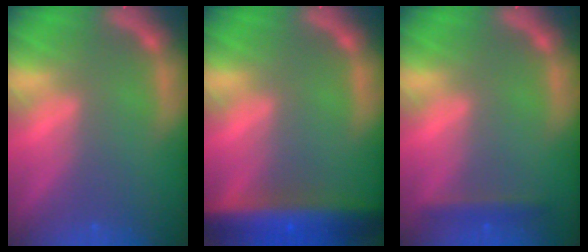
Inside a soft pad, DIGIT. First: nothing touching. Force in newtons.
{"total": 8.6}
{"total": 1.9}